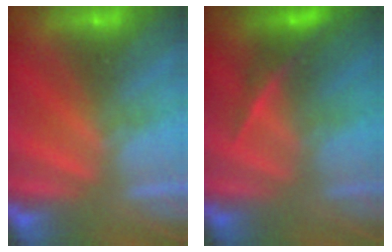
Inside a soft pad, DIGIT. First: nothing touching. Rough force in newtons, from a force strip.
{"total": 2.4}